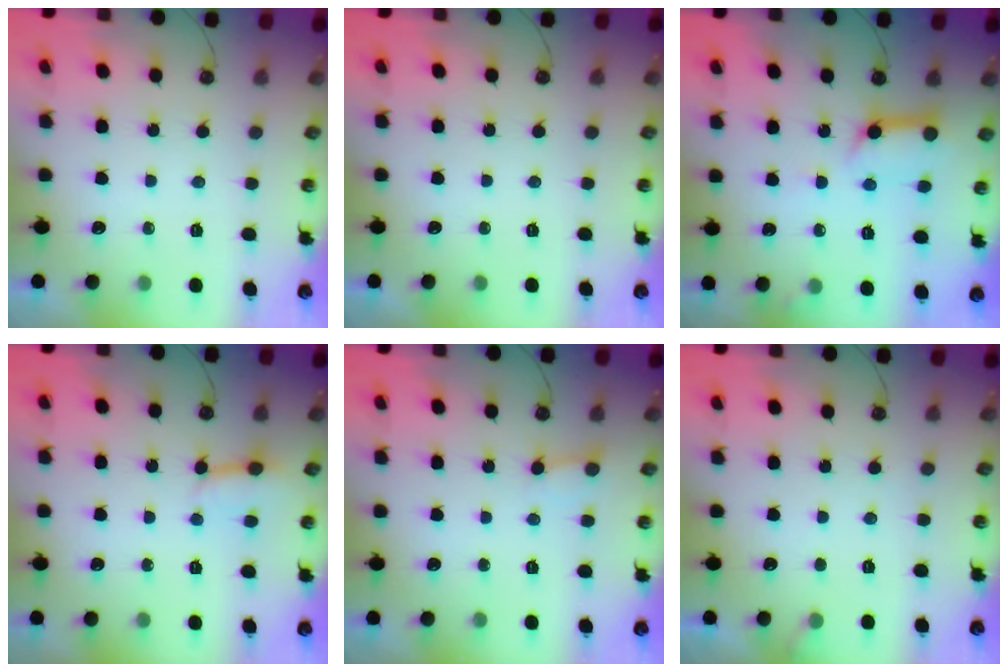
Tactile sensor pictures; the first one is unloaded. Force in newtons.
{"total": 0.0}
{"total": 11.1, "press": 11.1, "slide": 1.1}
{"total": 3.3, "press": 3.3, "slide": 0.4}
{"total": 4.9, "press": 4.9, "slide": 0.5}
{"total": 4.5, "press": 4.4, "slide": 0.4}